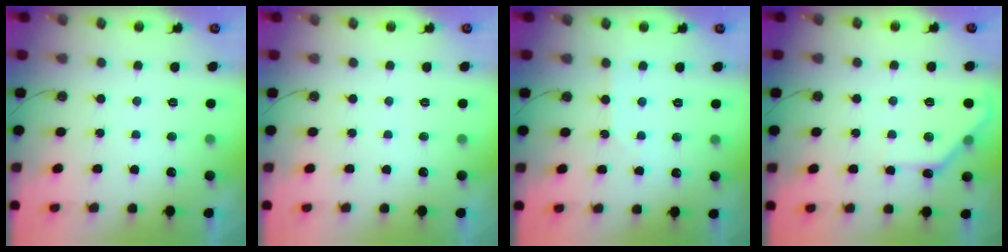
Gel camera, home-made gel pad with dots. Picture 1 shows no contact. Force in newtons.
{"total": 0.0}
{"total": 3.1, "press": 3.0, "slide": 0.5}
{"total": 9.0, "press": 9.0, "slide": 0.5}